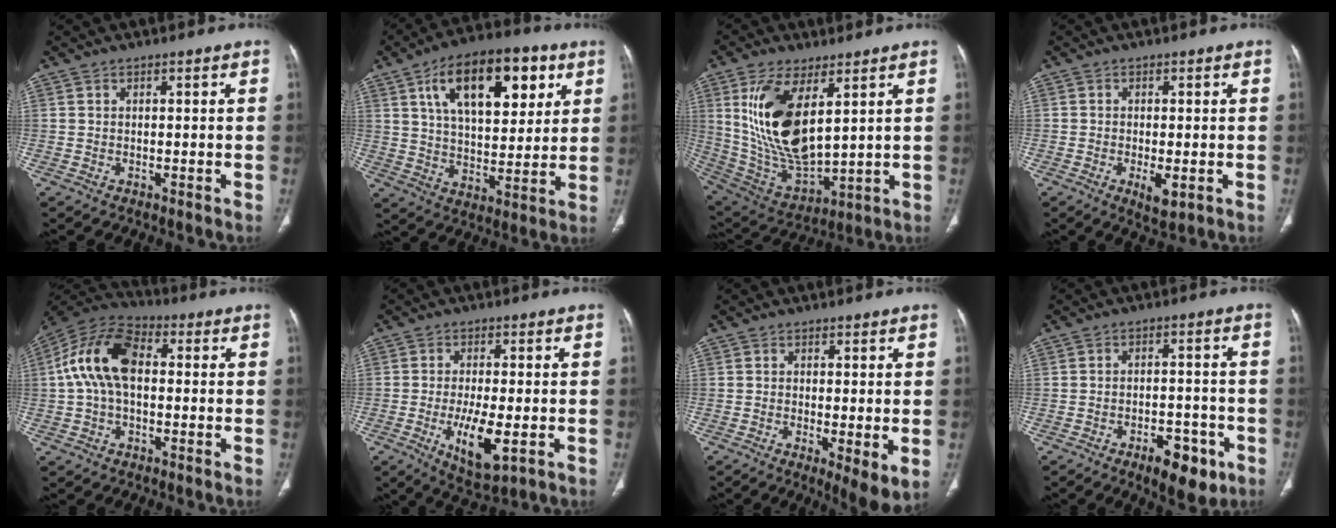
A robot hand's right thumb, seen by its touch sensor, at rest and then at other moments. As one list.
[{"total": 20.8, "force": [8.7, 10.4, 15.8], "torque": [-0.211, -0.018, 0.141]}, {"total": 18.5, "force": [6.0, 8.4, 15.3], "torque": [-0.291, -0.028, 0.134]}, {"total": 3.9, "force": [-1.2, 1.5, 3.4], "torque": [-0.055, -0.008, -0.016]}, {"total": 13.7, "force": [1.1, 8.2, 10.9], "torque": [-0.208, 0.037, 0.010]}, {"total": 9.5, "force": [-2.6, 3.2, 8.5], "torque": [-0.150, -0.018, -0.038]}, {"total": 6.3, "force": [-1.1, 1.6, 6.0], "torque": [-0.100, -0.022, -0.018]}, {"total": 8.7, "force": [-4.5, 4.1, 6.2], "torque": [-0.070, 0.021, -0.060]}]